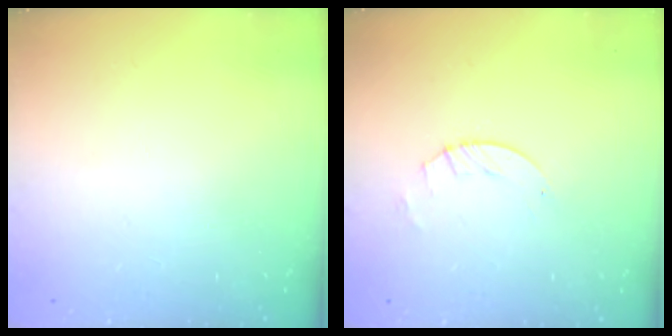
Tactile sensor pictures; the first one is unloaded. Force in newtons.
{"total": 2.6, "press": 2.5, "slide": 0.4}